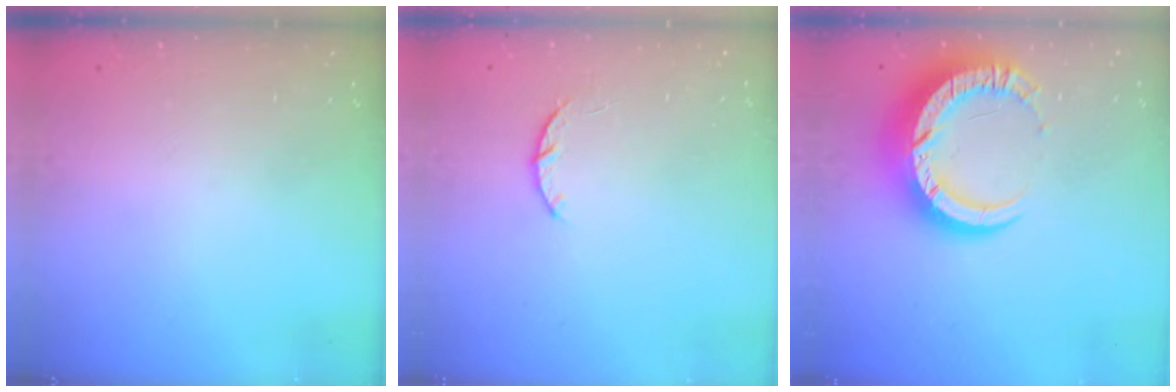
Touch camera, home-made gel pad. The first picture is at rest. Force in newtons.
{"total": 3.0, "press": 2.9, "slide": 0.5}
{"total": 13.7, "press": 13.6, "slide": 1.2}